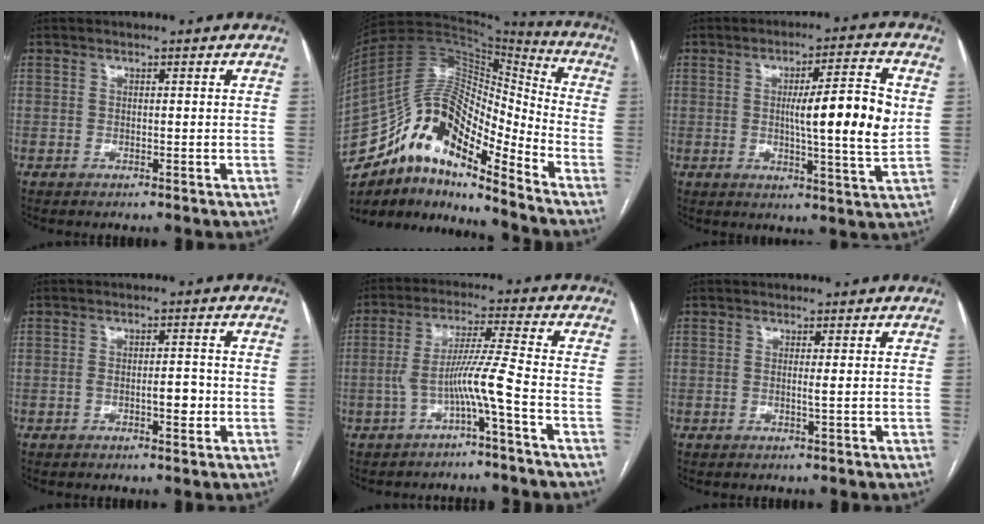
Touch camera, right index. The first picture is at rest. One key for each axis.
{"total": 17.8, "fx": -12.5, "fy": 5.4, "fz": 11.5, "tx": -0.206, "ty": 0.054, "tz": -0.217}
{"total": 11.9, "fx": 1.0, "fy": 0.6, "fz": 11.8, "tx": -0.173, "ty": 0.001, "tz": 0.012}
{"total": 3.1, "fx": -0.9, "fy": 0.9, "fz": 2.9, "tx": -0.046, "ty": 0.003, "tz": -0.013}
{"total": 6.9, "fx": -2.8, "fy": -1.3, "fz": 6.2, "tx": -0.120, "ty": 0.017, "tz": -0.052}
{"total": 0.9, "fx": 0.0, "fy": -0.3, "fz": 0.8, "tx": -0.013, "ty": -0.001, "tz": -0.002}